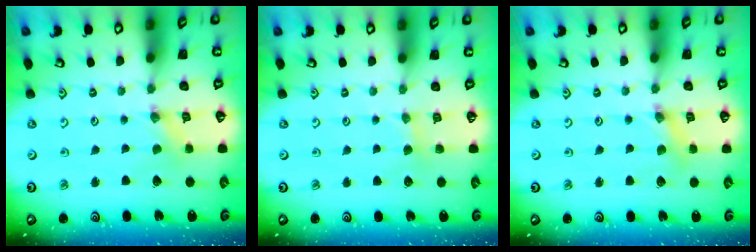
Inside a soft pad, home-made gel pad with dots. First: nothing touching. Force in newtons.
{"total": 1.9, "press": 1.9, "slide": 0.3}
{"total": 2.8, "press": 2.8, "slide": 0.4}